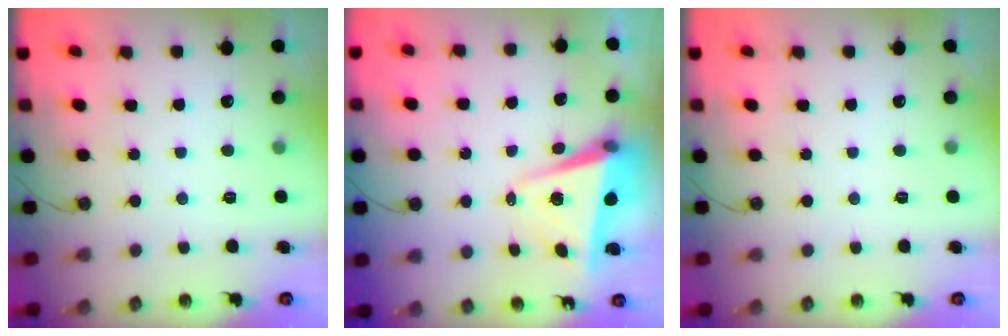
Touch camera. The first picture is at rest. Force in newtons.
{"total": 6.1, "press": 6.0, "slide": 1.3}
{"total": 0.0}